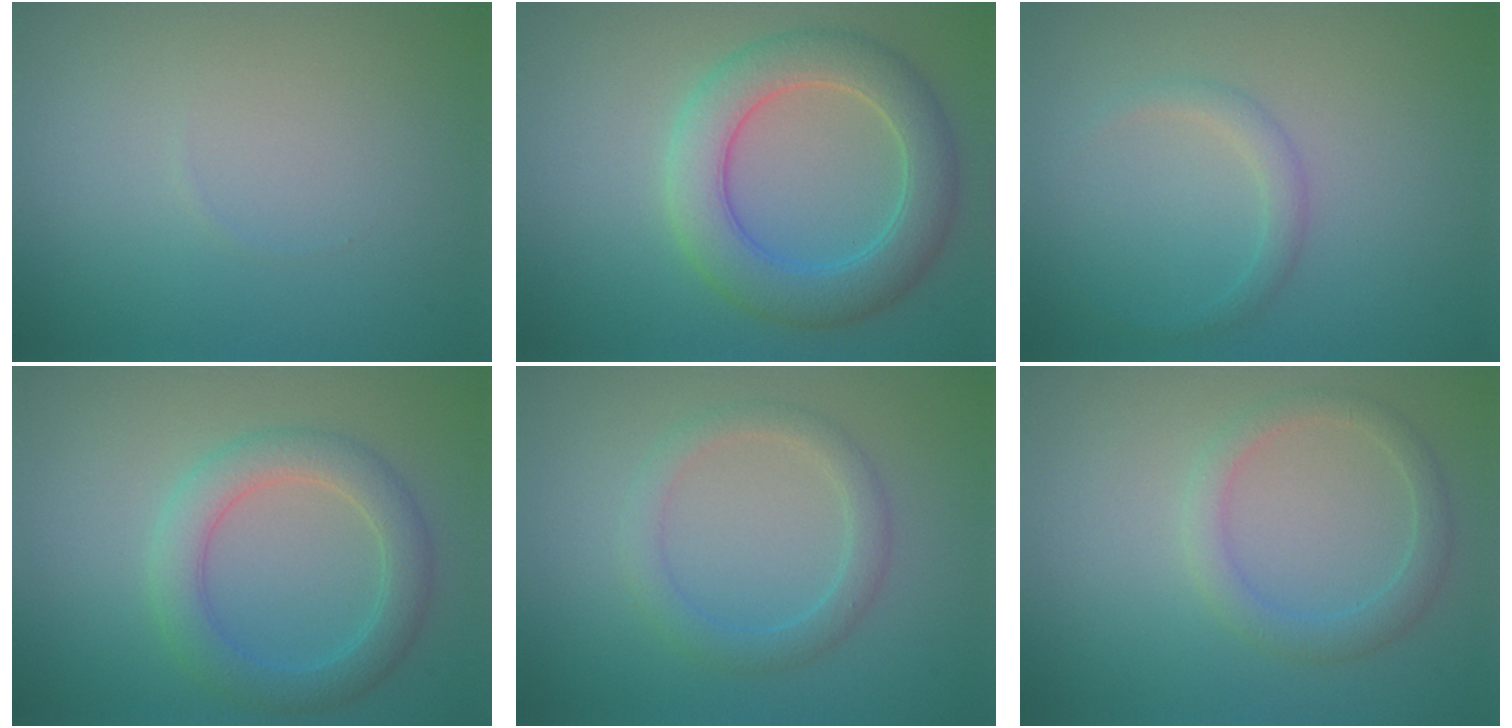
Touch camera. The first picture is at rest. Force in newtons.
{"total": 5.8, "press": 5.8, "slide": 0.3}
{"total": 1.4, "press": 1.4, "slide": 0.1}
{"total": 4.0, "press": 4.0, "slide": 0.3}
{"total": 2.4, "press": 2.4, "slide": 0.1}
{"total": 2.4, "press": 2.4, "slide": 0.1}